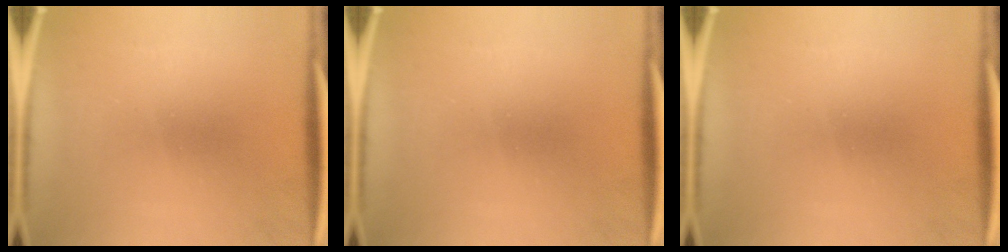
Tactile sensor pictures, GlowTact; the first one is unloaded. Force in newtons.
{"total": 0.0}
{"total": 0.0}